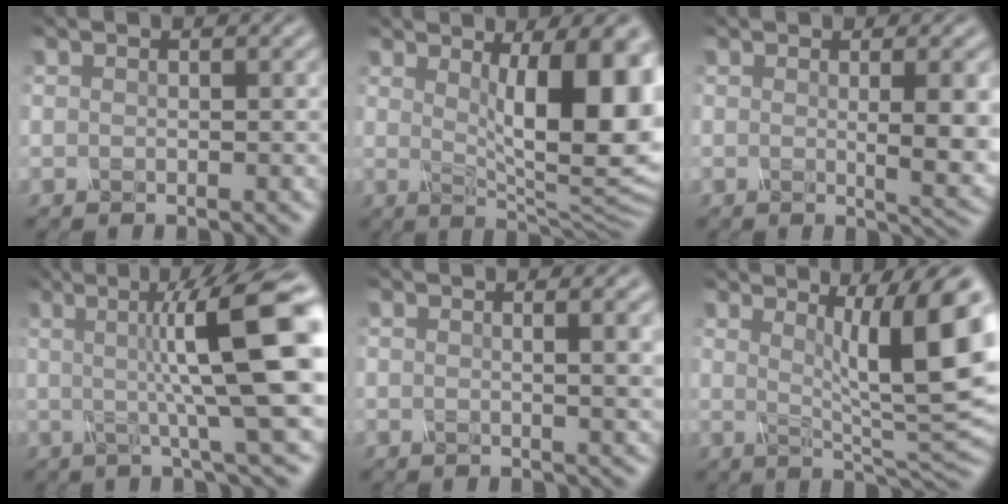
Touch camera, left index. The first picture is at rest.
{"total": 12.2, "force": [2.3, 3.6, 11.4], "torque": [-0.132, -0.014, 0.040]}
{"total": 4.7, "force": [0.2, 1.0, 4.6], "torque": [-0.061, -0.006, 0.006]}
{"total": 11.7, "force": [1.4, 2.2, 11.4], "torque": [-0.139, 0.013, 0.017]}
{"total": 4.6, "force": [0.9, 1.7, 4.2], "torque": [-0.032, 0.012, 0.003]}
{"total": 10.4, "force": [2.5, 2.1, 9.8], "torque": [-0.126, 0.001, 0.040]}